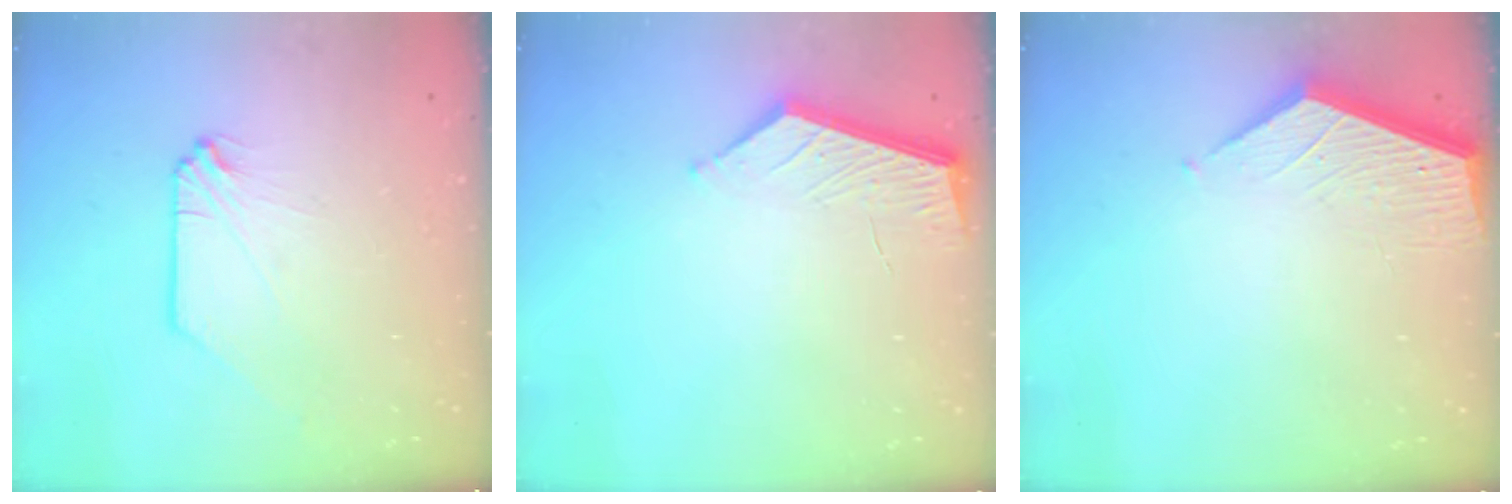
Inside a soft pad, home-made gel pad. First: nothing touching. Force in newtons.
{"total": 5.4, "press": 5.4, "slide": 0.6}
{"total": 3.8, "press": 3.7, "slide": 0.3}